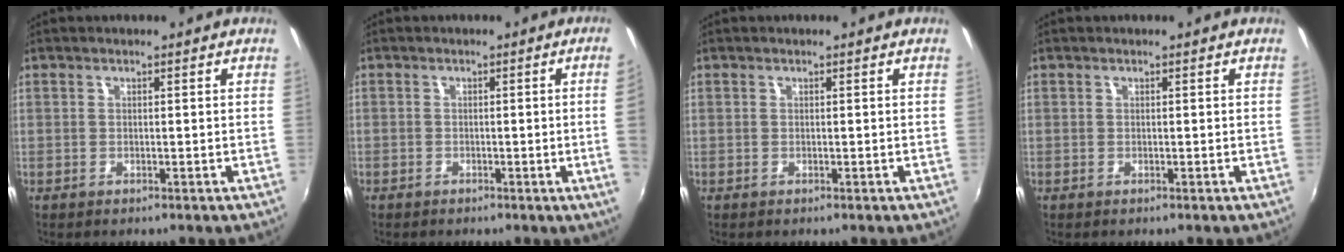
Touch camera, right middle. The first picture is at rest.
{"total": 2.9, "force": [-0.3, -1.5, 2.4], "torque": [-0.049, -0.010, 0.003]}
{"total": 0.0}
{"total": 0.0}